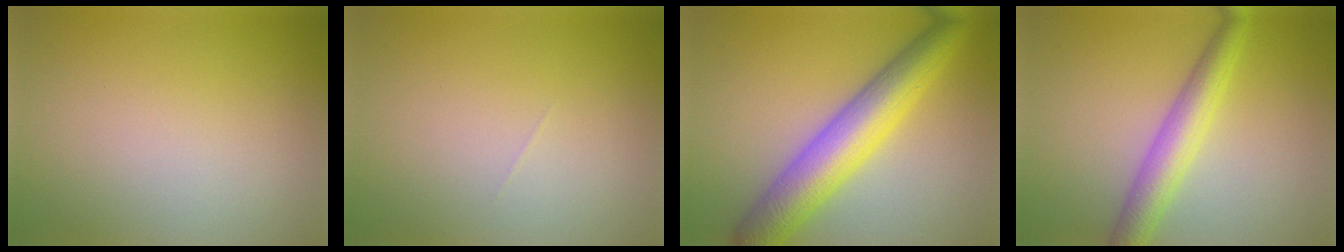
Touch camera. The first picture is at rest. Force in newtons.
{"total": 0.0}
{"total": 8.1, "press": 8.1, "slide": 0.2}
{"total": 4.4, "press": 4.4, "slide": 0.1}